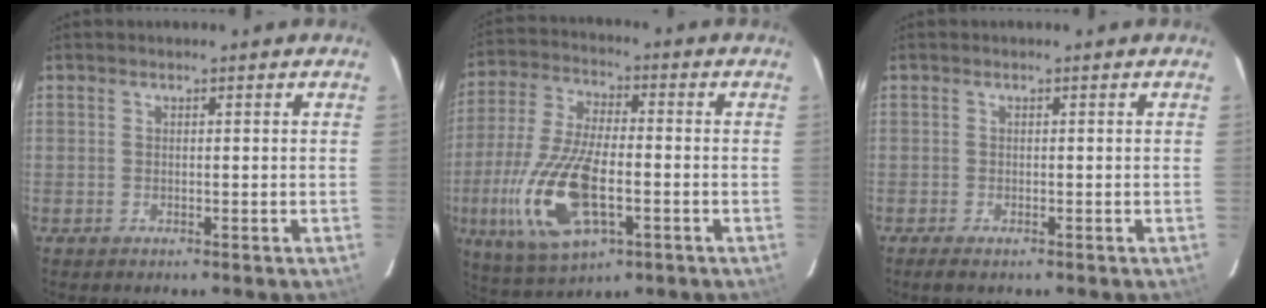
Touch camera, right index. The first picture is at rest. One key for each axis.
{"total": 18.1, "fx": -5.0, "fy": 7.8, "fz": 15.5, "tx": -0.339, "ty": -0.018, "tz": -0.090}
{"total": 1.8, "fx": -1.3, "fy": 0.5, "fz": 1.1, "tx": -0.023, "ty": -0.007, "tz": -0.023}